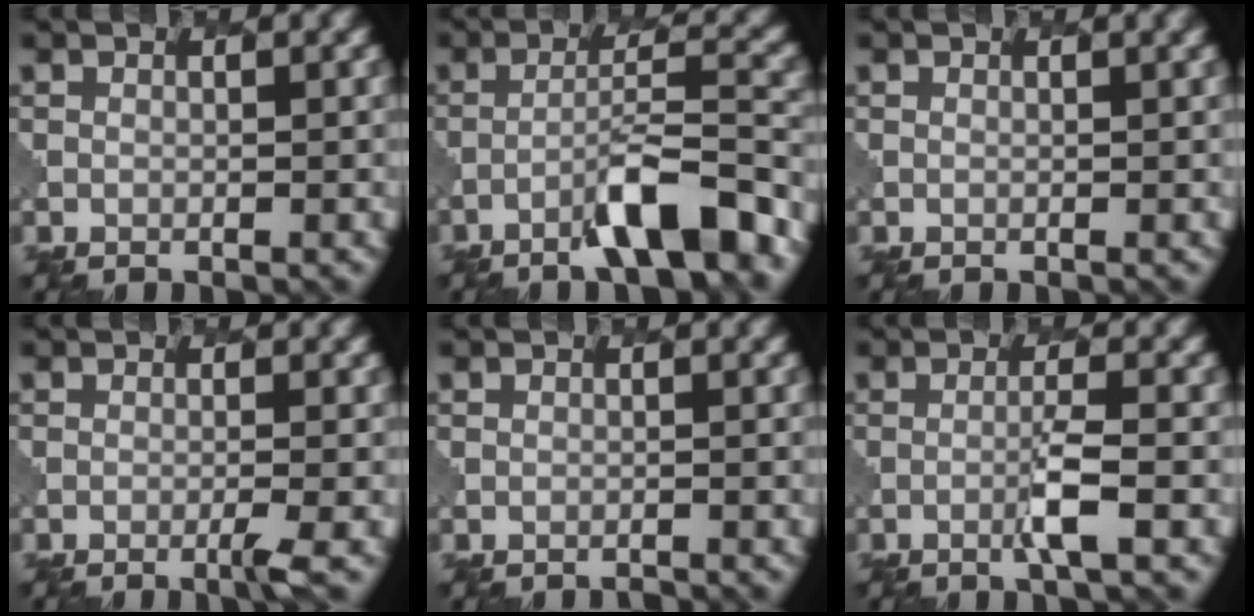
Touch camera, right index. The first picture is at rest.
{"total": 6.7, "force": [-4.2, 1.1, 5.1], "torque": [-0.083, 0.013, -0.066]}
{"total": 0.8, "force": [0.2, 0.3, 0.7], "torque": [-0.006, -0.002, -0.004]}
{"total": 1.6, "force": [-0.6, 0.2, 1.5], "torque": [-0.019, -0.001, -0.019]}
{"total": 1.0, "force": [-1.0, 0.1, 0.2], "torque": [0.008, -0.002, -0.017]}
{"total": 2.3, "force": [-0.5, -0.1, 2.3], "torque": [-0.042, 0.007, -0.015]}